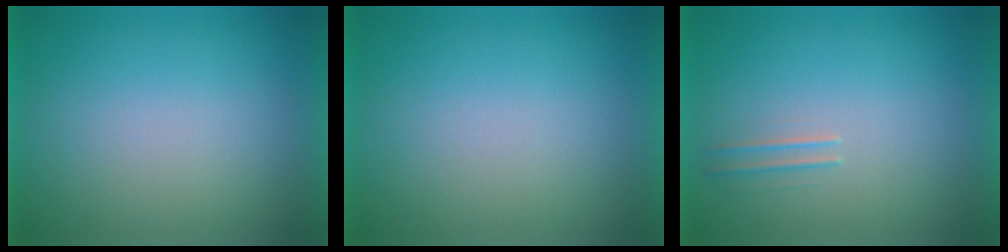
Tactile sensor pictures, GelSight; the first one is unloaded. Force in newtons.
{"total": 1.1}
{"total": 1.5}